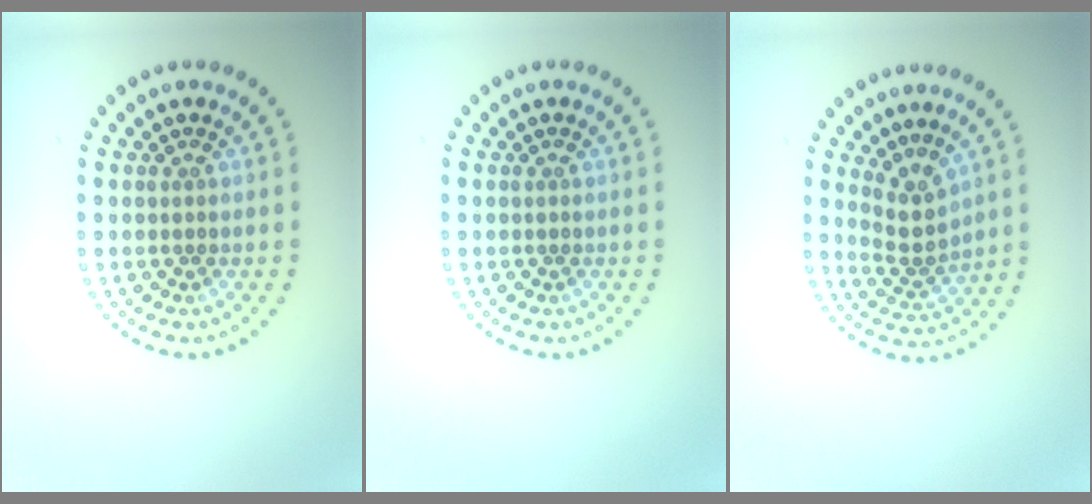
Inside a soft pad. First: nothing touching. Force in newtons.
{"total": 0.0}
{"total": 2.8, "press": 2.0, "slide": 1.9}